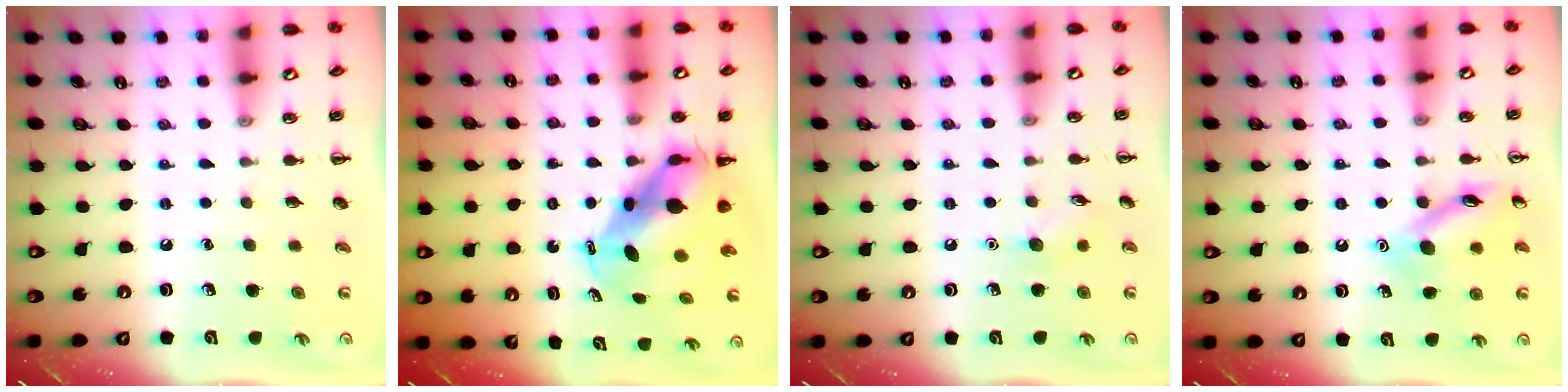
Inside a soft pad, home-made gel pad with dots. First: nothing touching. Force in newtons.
{"total": 7.6, "press": 7.1, "slide": 2.5}
{"total": 5.6, "press": 5.4, "slide": 1.5}
{"total": 12.0, "press": 11.9, "slide": 0.9}